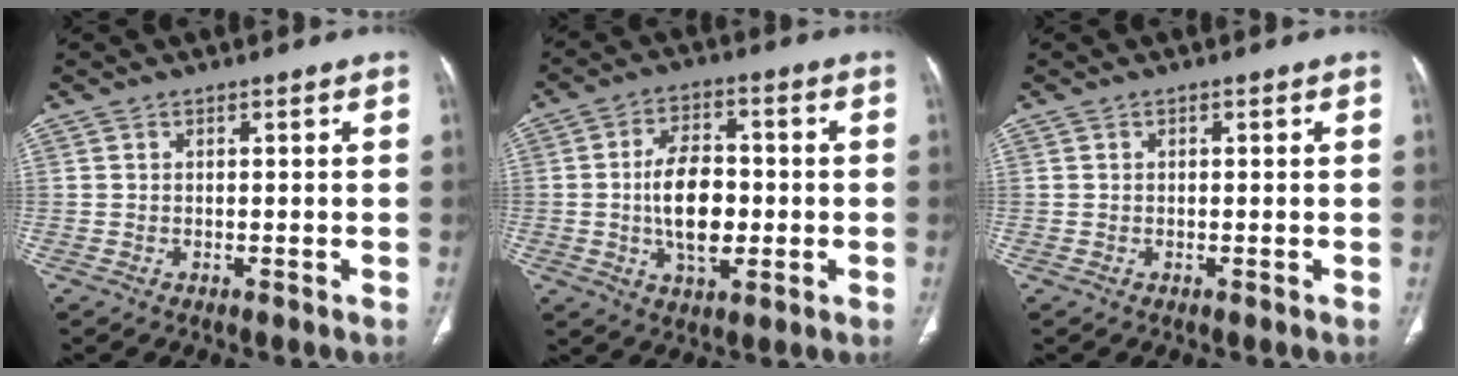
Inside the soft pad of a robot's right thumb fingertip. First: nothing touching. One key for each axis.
{"total": 11.4, "fx": -1.1, "fy": 6.5, "fz": 9.2, "tx": -0.140, "ty": 0.011, "tz": -0.020}
{"total": 0.0}